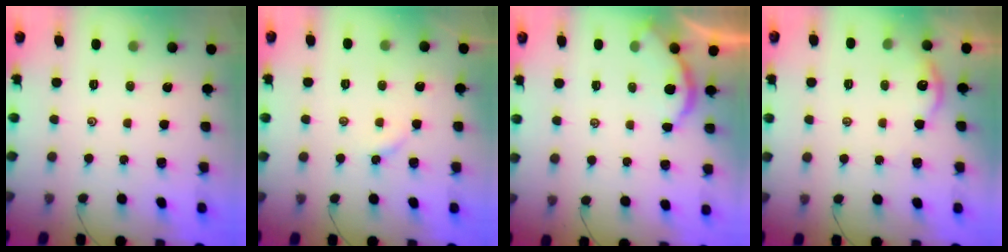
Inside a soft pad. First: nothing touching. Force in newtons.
{"total": 3.3, "press": 3.3, "slide": 0.4}
{"total": 1.9, "press": 1.9, "slide": 0.4}
{"total": 4.6, "press": 4.5, "slide": 0.4}